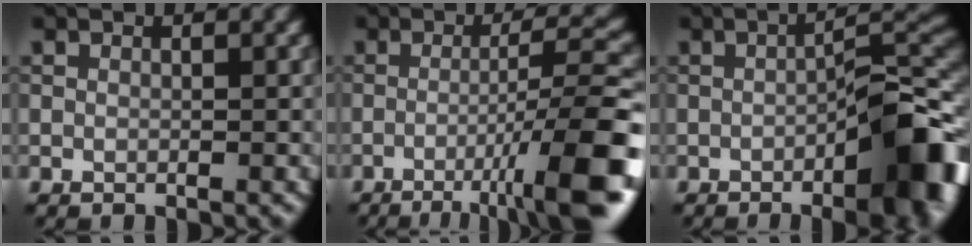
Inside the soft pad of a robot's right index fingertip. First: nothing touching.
{"total": 10.4, "force": [-4.5, 1.6, 9.2], "torque": [-0.120, 0.012, -0.072]}
{"total": 11.3, "force": [-4.1, 3.5, 9.9], "torque": [-0.117, 0.011, -0.055]}